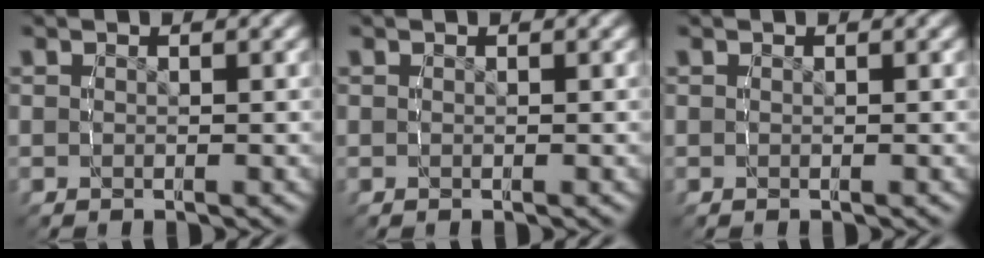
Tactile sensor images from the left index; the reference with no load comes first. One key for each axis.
{"total": 0.0}
{"total": 0.0}